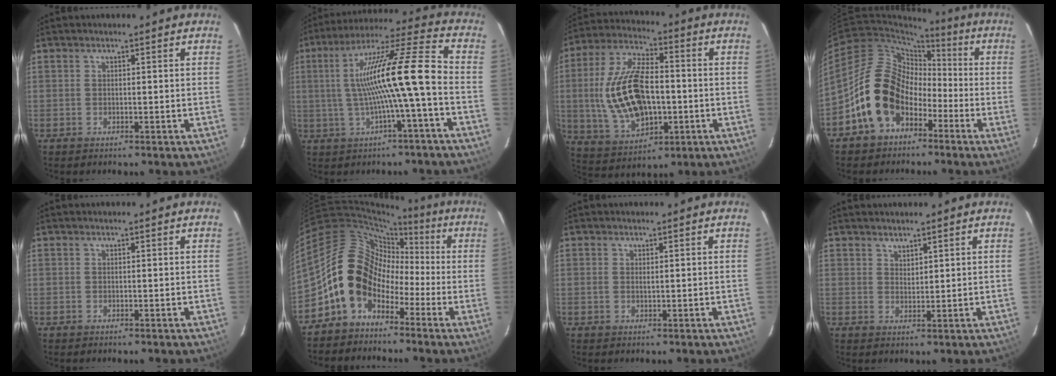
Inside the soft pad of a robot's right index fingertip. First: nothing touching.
{"total": 15.5, "force": [-1.8, -0.1, 15.4], "torque": [-0.271, 0.017, -0.024]}
{"total": 18.9, "force": [-1.2, 10.0, 16.0], "torque": [-0.338, 0.006, -0.005]}
{"total": 13.5, "force": [-5.4, 10.2, 7.1], "torque": [-0.140, 0.025, -0.081]}
{"total": 0.0}
{"total": 11.8, "force": [-5.1, 9.5, 4.7], "torque": [-0.086, 0.032, -0.104]}
{"total": 0.7, "force": [0.2, 0.4, 0.6], "torque": [-0.013, 0.000, 0.003]}
{"total": 1.8, "force": [1.7, 0.7, 0.4], "torque": [-0.002, 0.001, 0.030]}